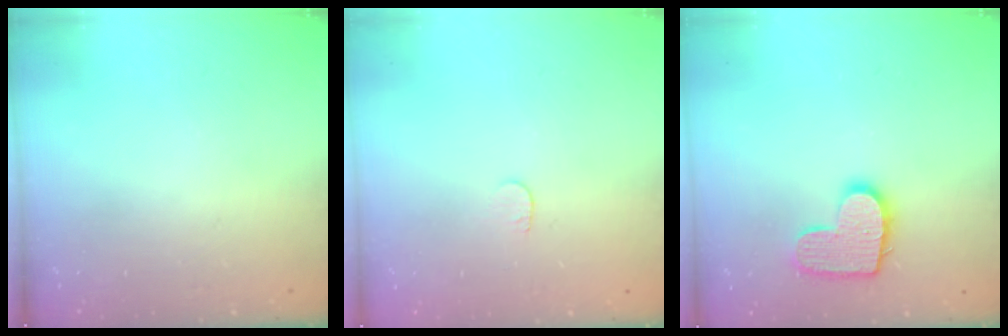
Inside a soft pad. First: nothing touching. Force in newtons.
{"total": 3.6, "press": 3.6, "slide": 0.3}
{"total": 12.0, "press": 12.0, "slide": 0.8}